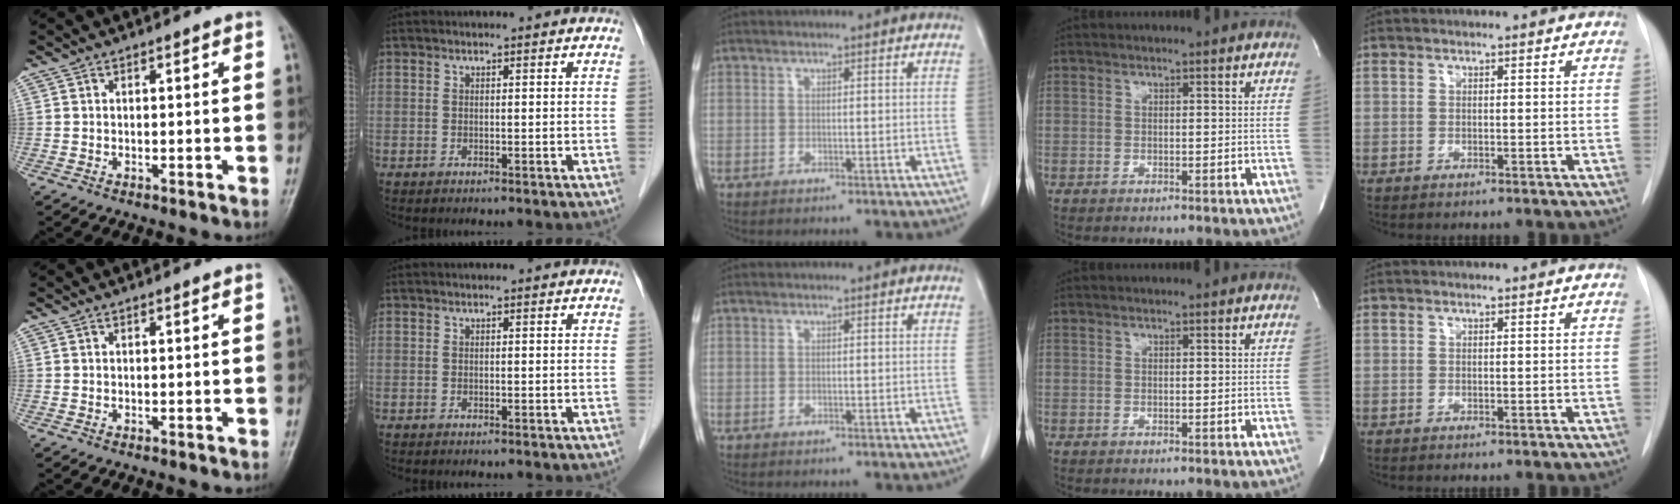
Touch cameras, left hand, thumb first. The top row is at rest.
{}